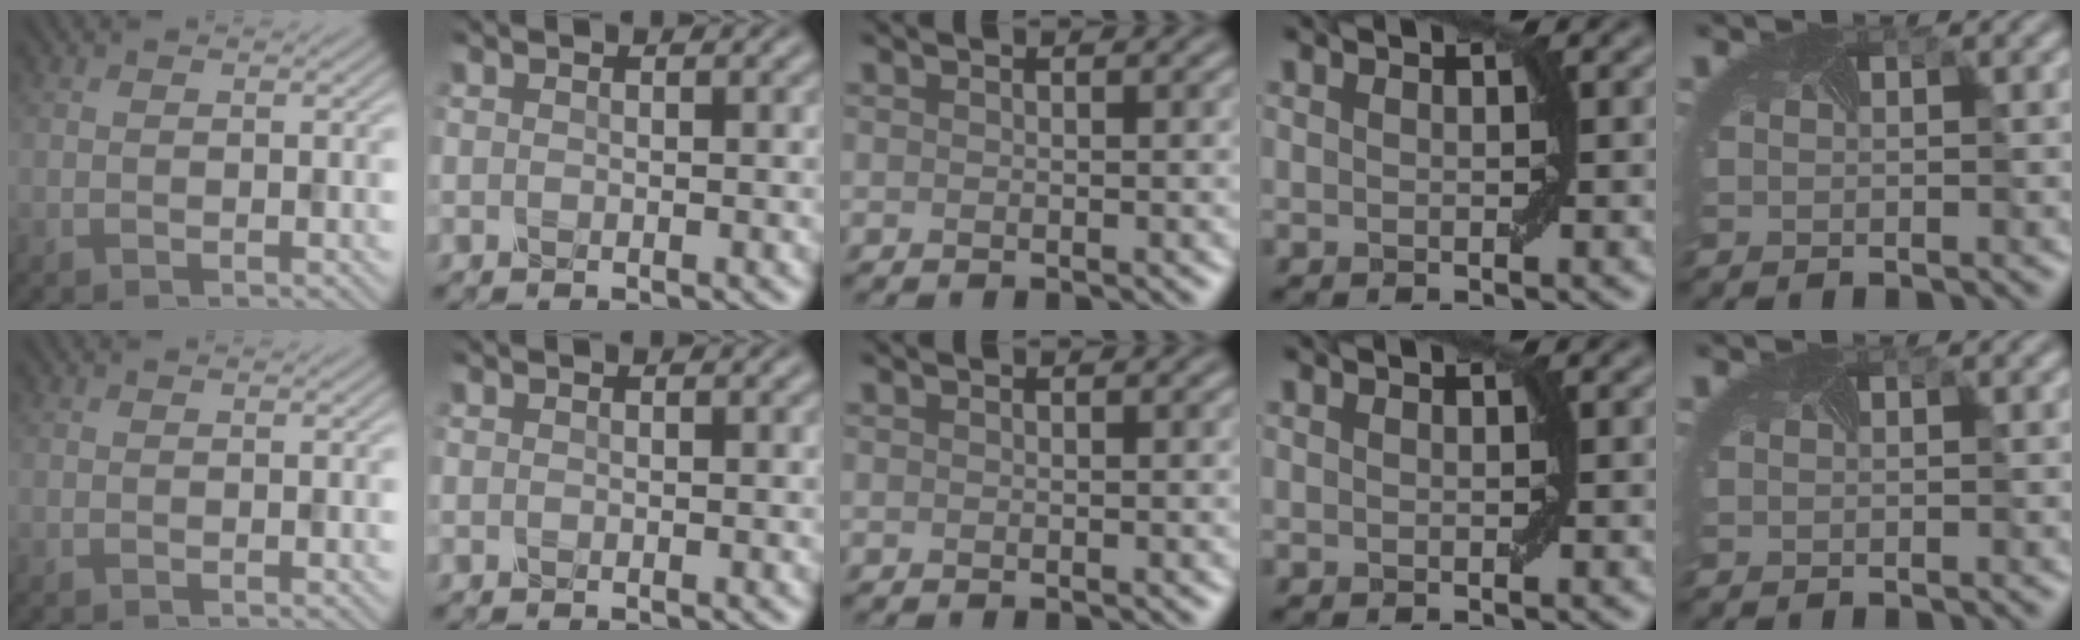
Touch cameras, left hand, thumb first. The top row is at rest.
{}